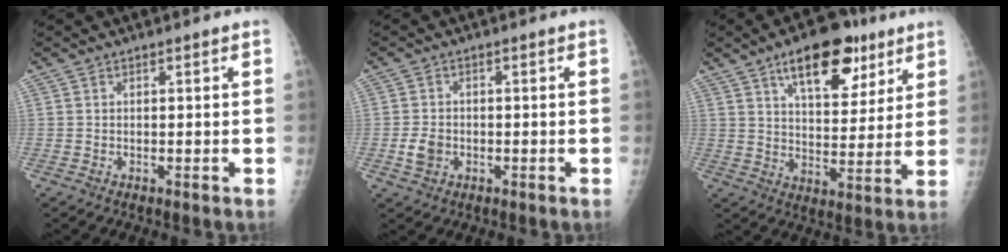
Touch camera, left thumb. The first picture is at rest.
{"total": 3.5, "force": [-0.9, 2.7, 2.0], "torque": [-0.031, 0.003, -0.015]}
{"total": 15.6, "force": [8.9, 7.5, 10.3], "torque": [-0.107, -0.033, 0.136]}